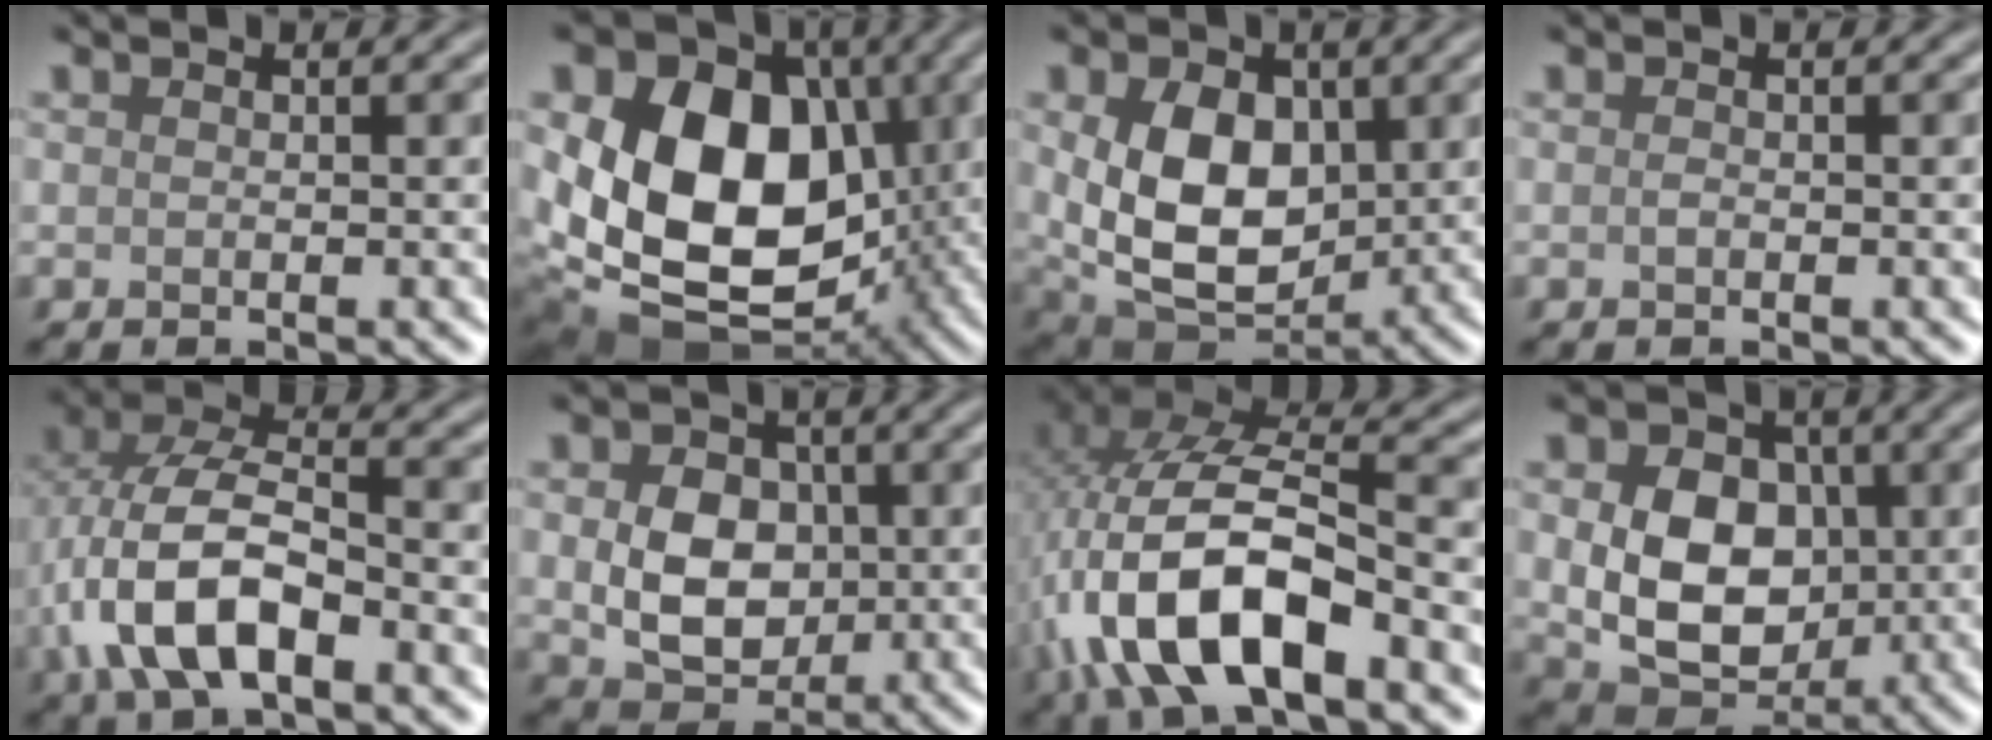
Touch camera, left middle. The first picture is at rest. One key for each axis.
{"total": 17.7, "fx": 0.2, "fy": 12.8, "fz": 12.2, "tx": -0.195, "ty": -0.004, "tz": 0.006}
{"total": 9.8, "fx": 0.9, "fy": 6.8, "fz": 7.0, "tx": -0.143, "ty": -0.015, "tz": 0.020}
{"total": 0.5, "fx": -0.2, "fy": 0.3, "fz": 0.4, "tx": -0.010, "ty": 0.001, "tz": -0.003}
{"total": 9.4, "fx": -2.8, "fy": 4.7, "fz": 7.6, "tx": -0.166, "ty": 0.007, "tz": -0.063}
{"total": 6.6, "fx": 0.1, "fy": 5.1, "fz": 4.2, "tx": -0.080, "ty": -0.007, "tz": 0.006}
{"total": 12.5, "fx": -4.5, "fy": 5.4, "fz": 10.3, "tx": -0.216, "ty": 0.002, "tz": -0.085}
{"total": 9.4, "fx": 0.4, "fy": 7.1, "fz": 6.2, "tx": -0.114, "ty": -0.017, "tz": 0.012}